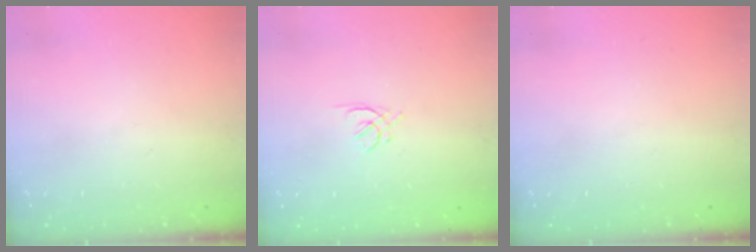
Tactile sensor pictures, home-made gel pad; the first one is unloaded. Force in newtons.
{"total": 2.8, "press": 2.8, "slide": 0.7}
{"total": 0.0}